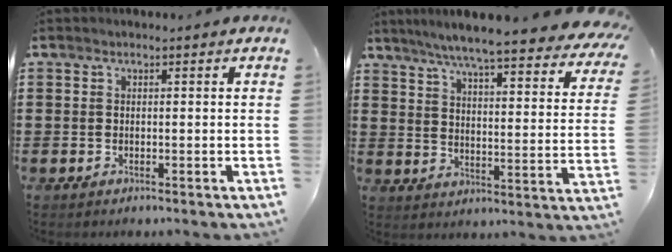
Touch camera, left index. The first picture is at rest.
{"total": 6.9, "force": [6.0, -0.5, 3.3], "torque": [-0.090, -0.043, 0.098]}